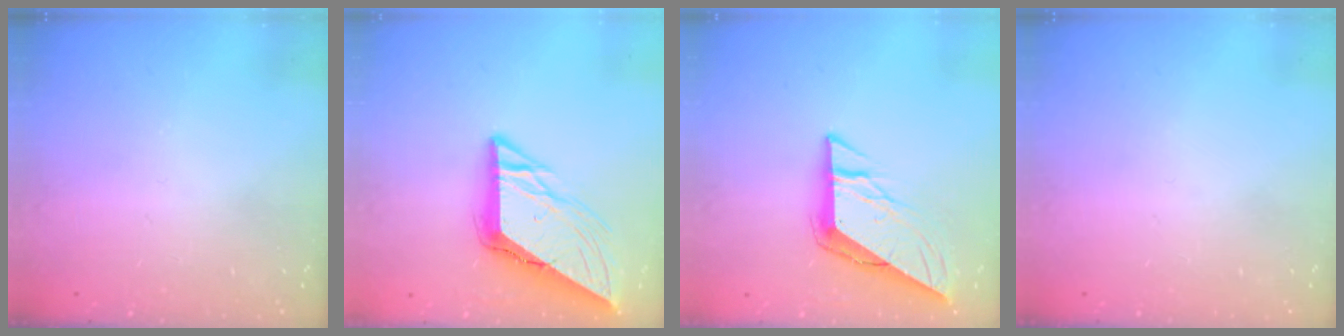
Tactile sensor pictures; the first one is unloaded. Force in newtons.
{"total": 12.0, "press": 12.0, "slide": 1.3}
{"total": 9.4, "press": 9.3, "slide": 0.7}
{"total": 0.0}